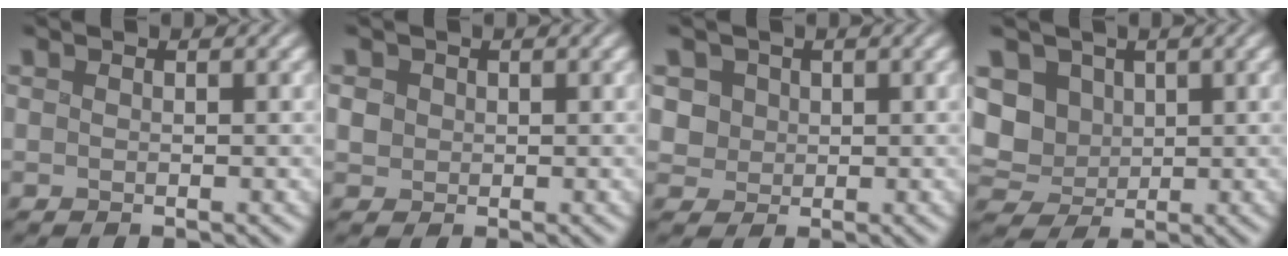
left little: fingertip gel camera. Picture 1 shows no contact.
{"total": 1.2, "force": [-0.1, 1.1, 0.3], "torque": [-0.006, -0.001, 0.001]}
{"total": 2.2, "force": [0.4, 2.1, 0.7], "torque": [-0.020, -0.003, 0.016]}
{"total": 5.2, "force": [0.6, 4.5, 2.6], "torque": [-0.065, 0.007, -0.002]}